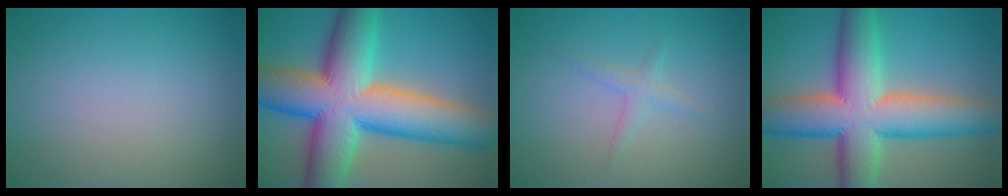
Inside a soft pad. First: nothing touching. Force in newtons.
{"total": 15.9, "press": 15.9, "slide": 0.6}
{"total": 1.3, "press": 1.3, "slide": 0.0}
{"total": 12.7, "press": 12.7, "slide": 0.4}